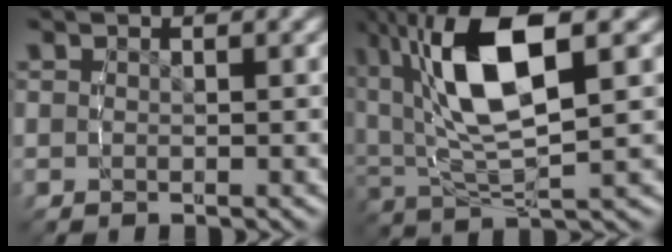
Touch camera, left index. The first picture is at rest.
{"total": 10.9, "force": [2.8, 5.3, 9.2], "torque": [-0.194, 0.001, 0.053]}